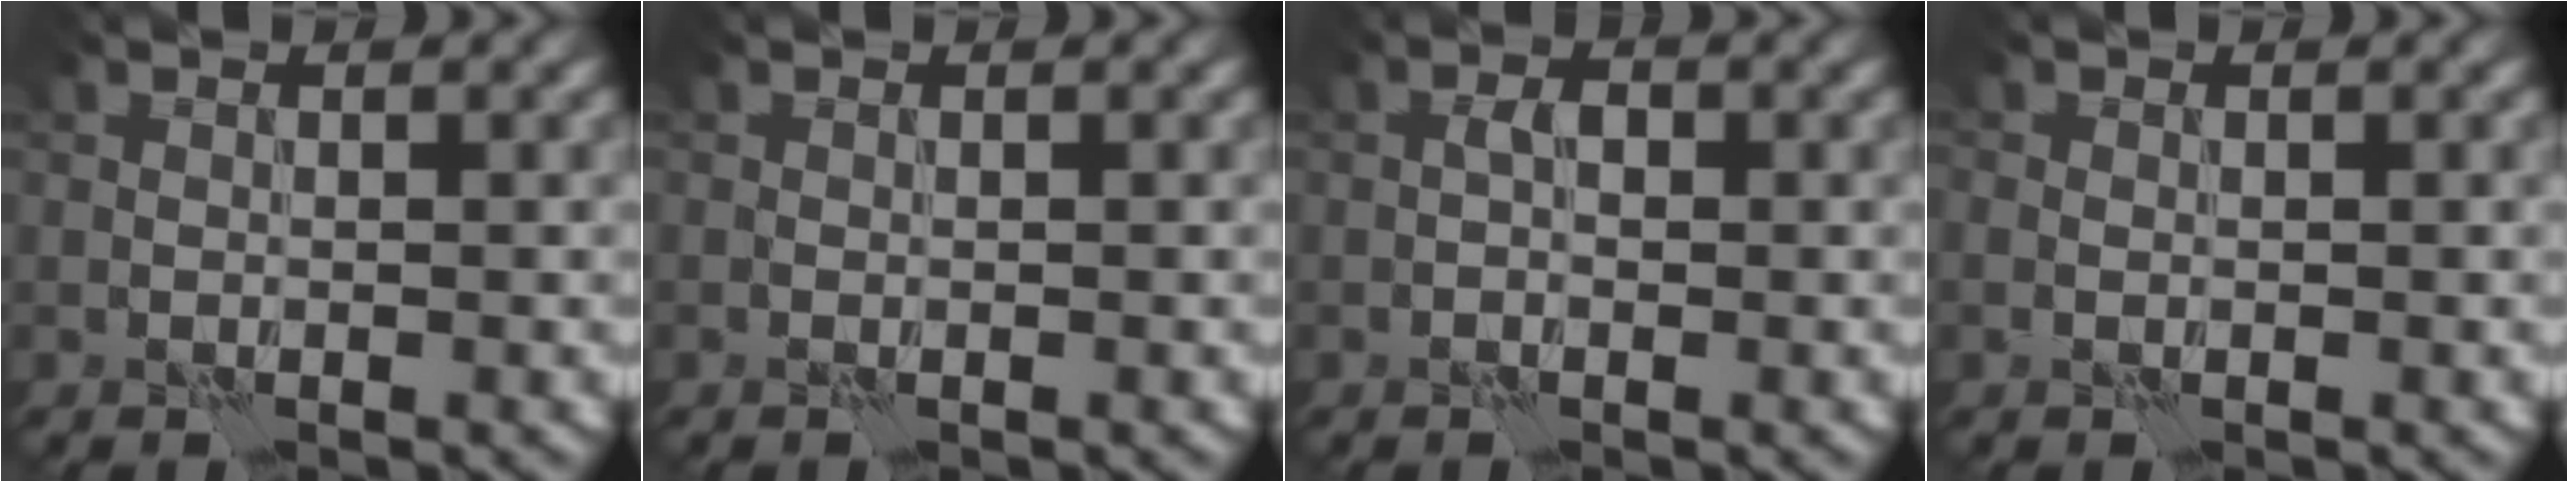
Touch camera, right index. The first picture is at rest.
{"total": 0.0}
{"total": 1.2, "force": [-0.2, 0.7, 1.0], "torque": [-0.016, 0.007, -0.006]}
{"total": 0.8, "force": [0.0, 0.7, 0.4], "torque": [-0.006, 0.000, -0.001]}